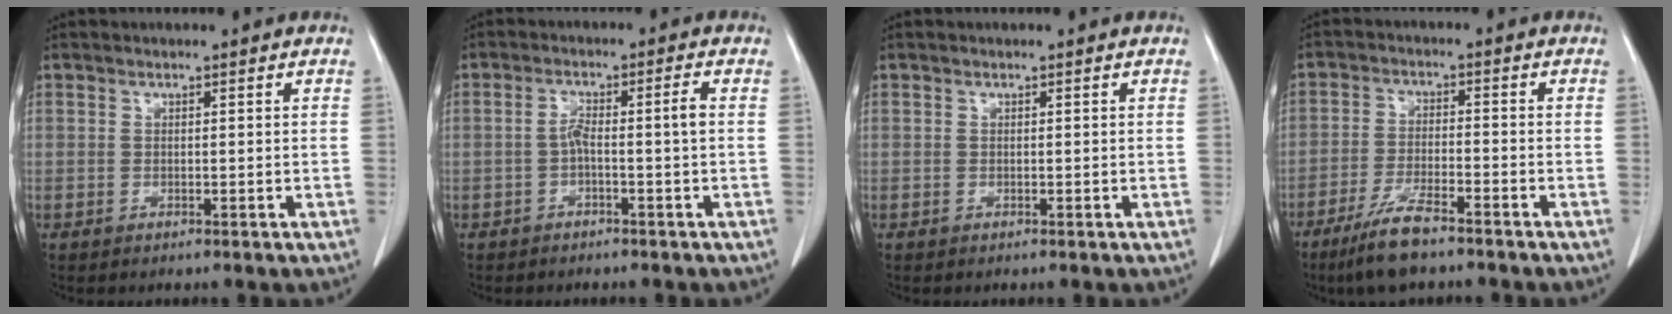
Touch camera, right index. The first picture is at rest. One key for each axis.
{"total": 3.6, "fx": -0.9, "fy": -0.2, "fz": 3.5, "tx": -0.066, "ty": 0.018, "tz": -0.013}
{"total": 0.0}
{"total": 7.3, "fx": -5.5, "fy": 0.9, "fz": 4.8, "tx": -0.100, "ty": -0.015, "tz": -0.103}